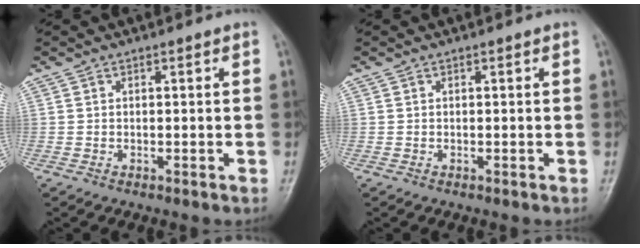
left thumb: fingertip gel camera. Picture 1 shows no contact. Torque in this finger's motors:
{"motor_torque": [0.00, 0.01, 0.05, -0.14, 0.00]}